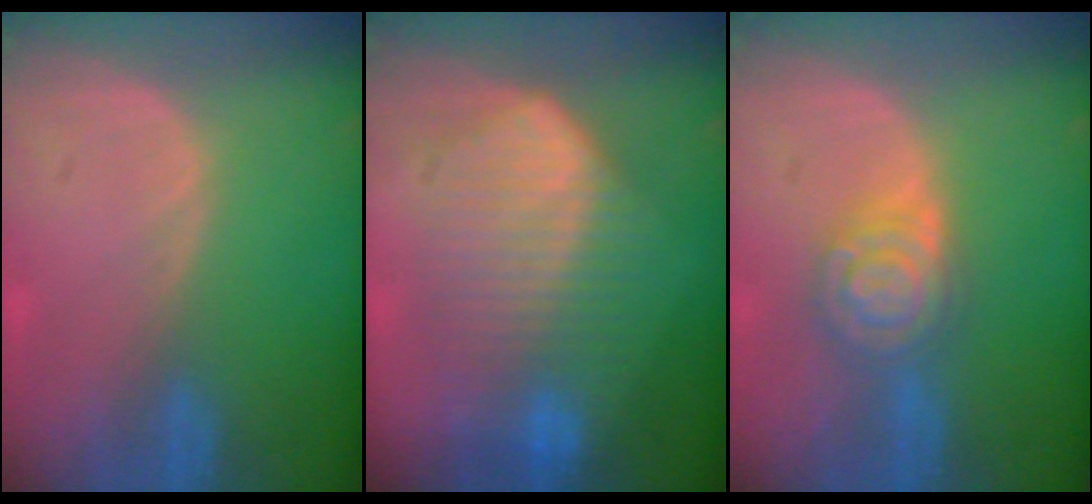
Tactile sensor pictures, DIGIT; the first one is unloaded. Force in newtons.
{"total": 10.4, "press": 10.4, "slide": 0.5}
{"total": 6.2, "press": 6.2, "slide": 0.4}